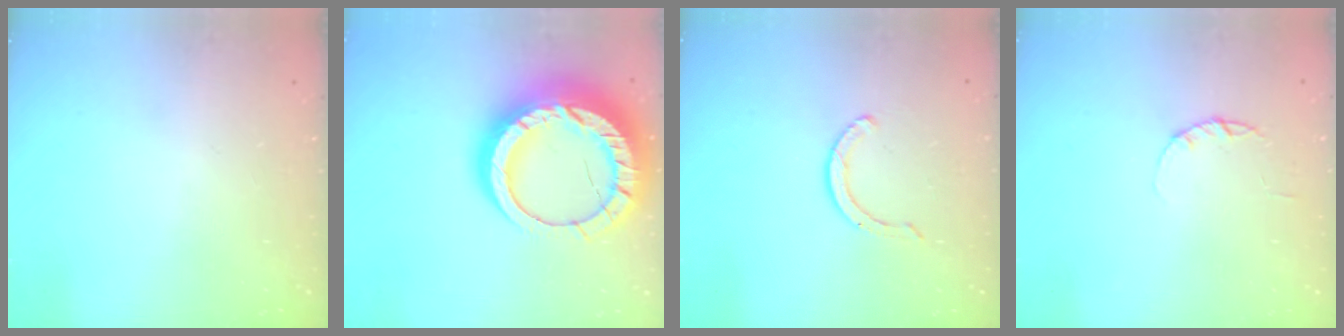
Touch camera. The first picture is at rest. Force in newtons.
{"total": 23.7, "press": 23.7, "slide": 2.1}
{"total": 3.1, "press": 3.0, "slide": 0.3}
{"total": 2.2, "press": 2.2, "slide": 0.4}